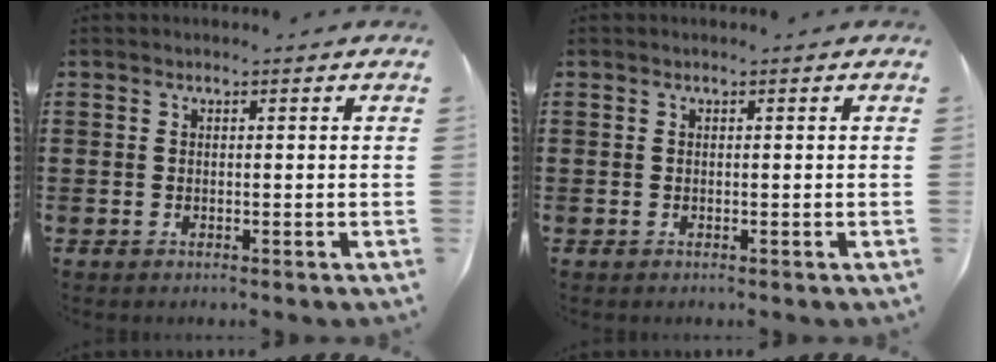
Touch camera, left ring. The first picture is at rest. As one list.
[{"total": 0.0}]